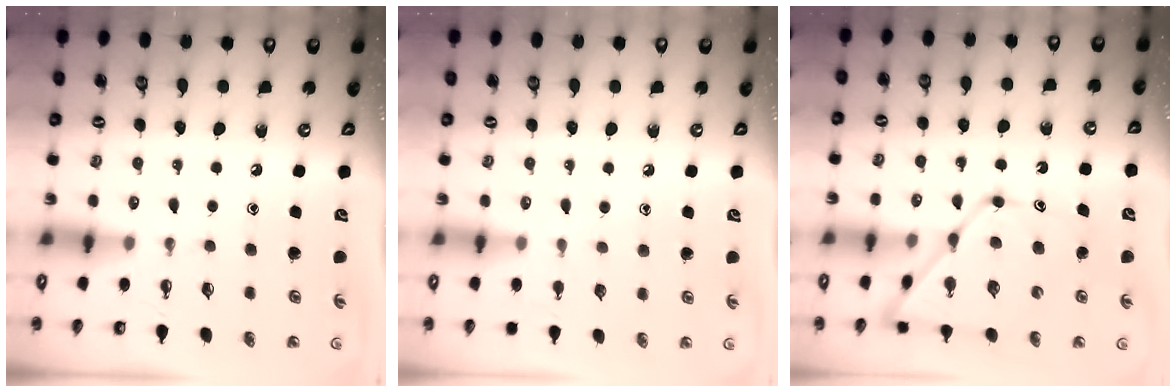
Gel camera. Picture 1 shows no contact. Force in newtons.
{"total": 4.7, "press": 4.7, "slide": 0.7}
{"total": 13.7, "press": 13.7, "slide": 1.3}